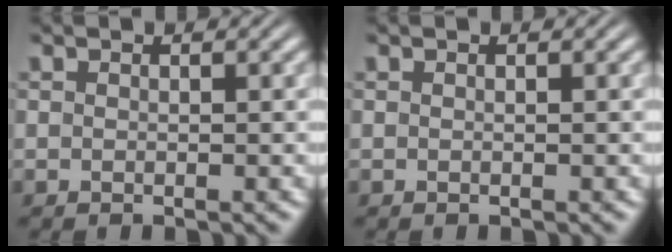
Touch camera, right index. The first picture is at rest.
{"total": 0.0}